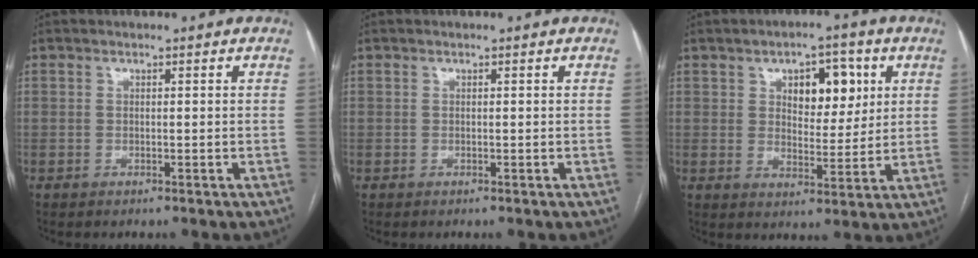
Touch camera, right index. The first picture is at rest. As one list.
[{"total": 0.0}, {"total": 8.3, "force": [3.1, 4.2, 6.4], "torque": [-0.086, 0.011, 0.051]}]